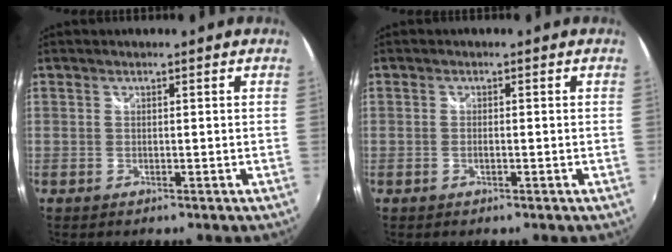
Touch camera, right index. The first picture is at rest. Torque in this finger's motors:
{"motor_torque": [-0.08, 0.00, 0.11, 0.00]}